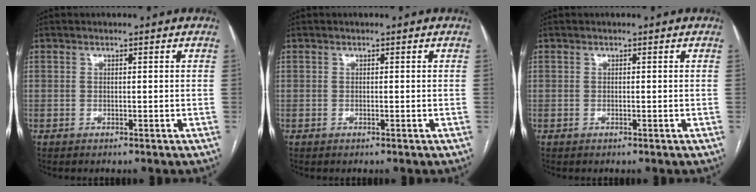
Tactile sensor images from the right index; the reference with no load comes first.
{"total": 0.0}
{"total": 0.0}